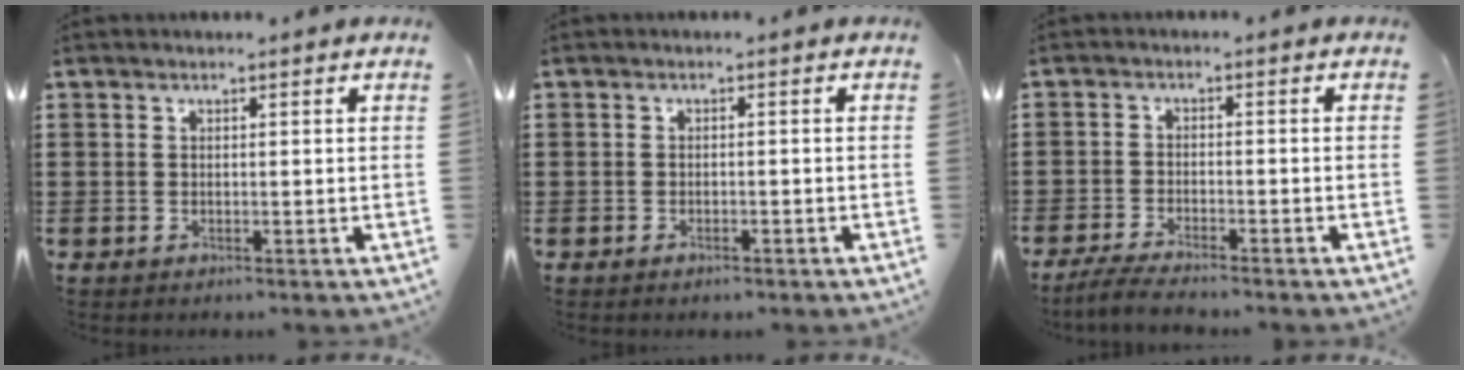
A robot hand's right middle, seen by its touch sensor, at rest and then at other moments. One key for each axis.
{"total": 0.9, "fx": -0.8, "fy": 0.4, "fz": 0.2, "tx": -0.005, "ty": 0.000, "tz": -0.018}
{"total": 3.4, "fx": -3.2, "fy": 0.1, "fz": 1.1, "tx": -0.034, "ty": -0.007, "tz": -0.067}